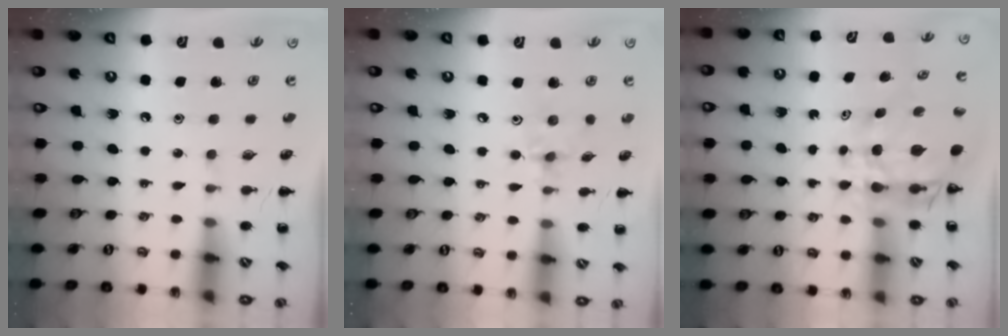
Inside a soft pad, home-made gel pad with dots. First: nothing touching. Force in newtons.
{"total": 2.9, "press": 2.9, "slide": 0.5}
{"total": 8.2, "press": 7.7, "slide": 2.8}